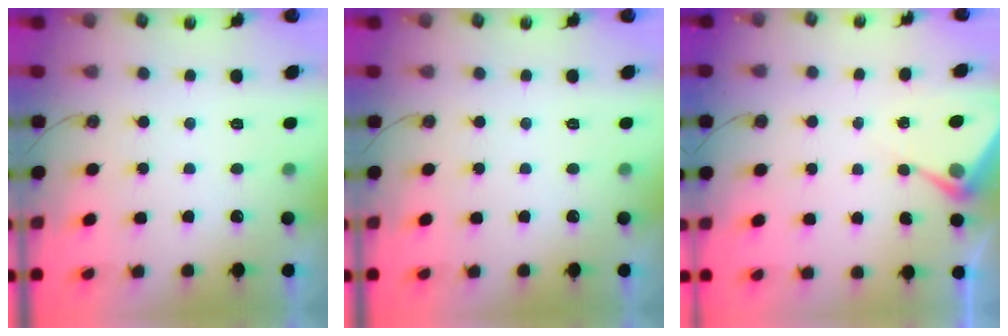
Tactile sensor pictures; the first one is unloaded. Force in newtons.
{"total": 0.0}
{"total": 5.8, "press": 5.8, "slide": 0.5}